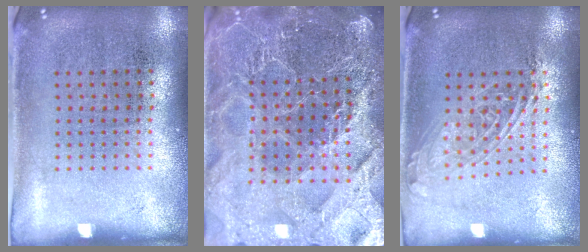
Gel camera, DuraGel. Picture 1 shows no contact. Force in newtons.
{"total": 5.8, "press": 5.0, "slide": 2.9}
{"total": 1.7, "press": 1.4, "slide": 0.9}